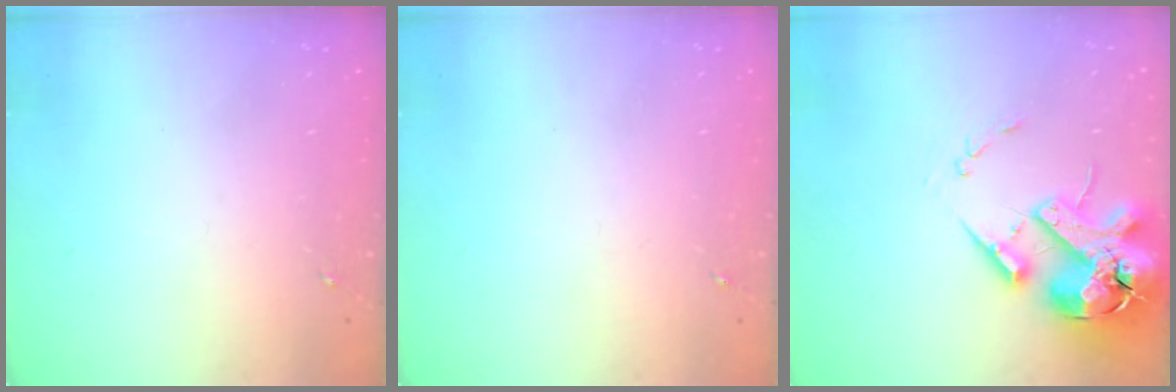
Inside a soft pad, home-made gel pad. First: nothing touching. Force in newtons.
{"total": 0.0}
{"total": 18.6, "press": 18.4, "slide": 3.1}